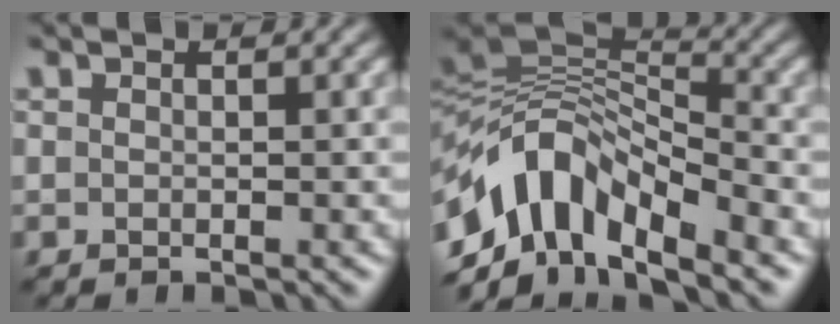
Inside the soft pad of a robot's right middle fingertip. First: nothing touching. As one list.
[{"total": 9.9, "force": [-5.3, 4.8, 6.9], "torque": [-0.110, 0.015, -0.108]}]